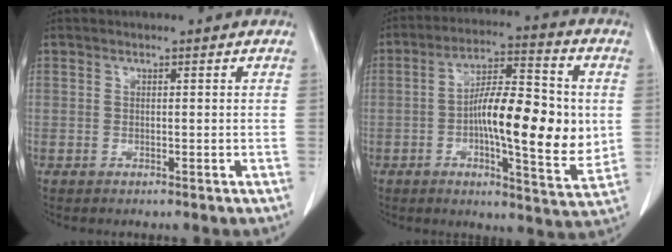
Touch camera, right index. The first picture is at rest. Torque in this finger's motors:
{"motor_torque": [2.14, 0.00, 0.80, 0.21]}